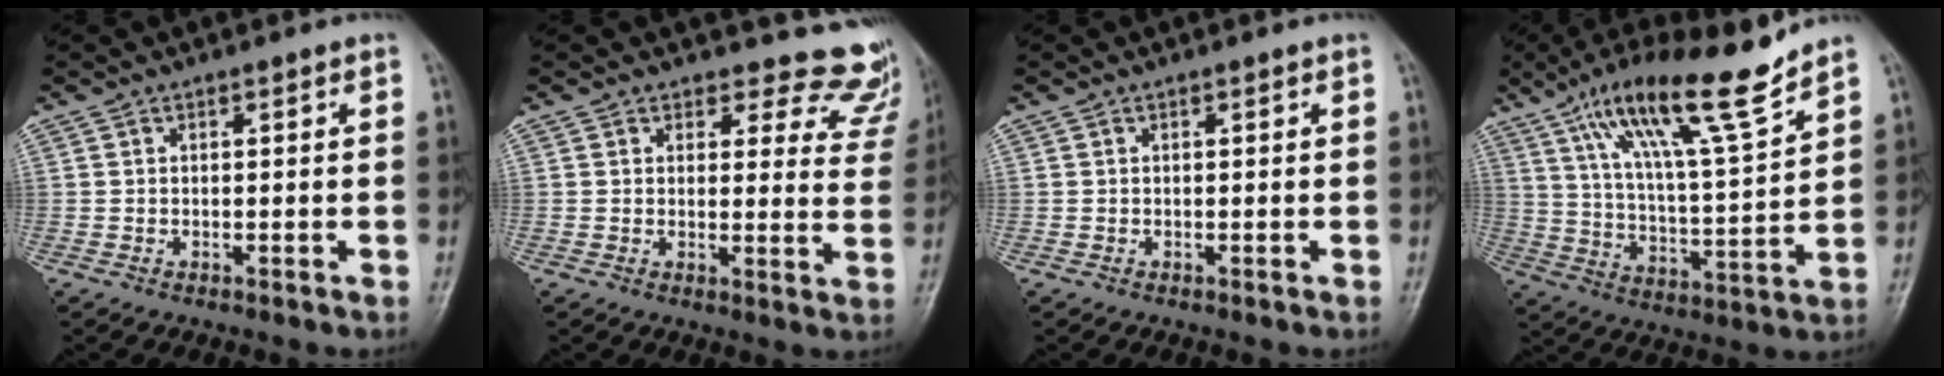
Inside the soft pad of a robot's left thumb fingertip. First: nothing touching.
{"total": 12.2, "force": [11.4, 4.4, 0.3], "torque": [0.058, -0.098, 0.094]}
{"total": 0.0}
{"total": 17.4, "force": [12.1, 2.2, 12.3], "torque": [-0.198, -0.058, 0.212]}